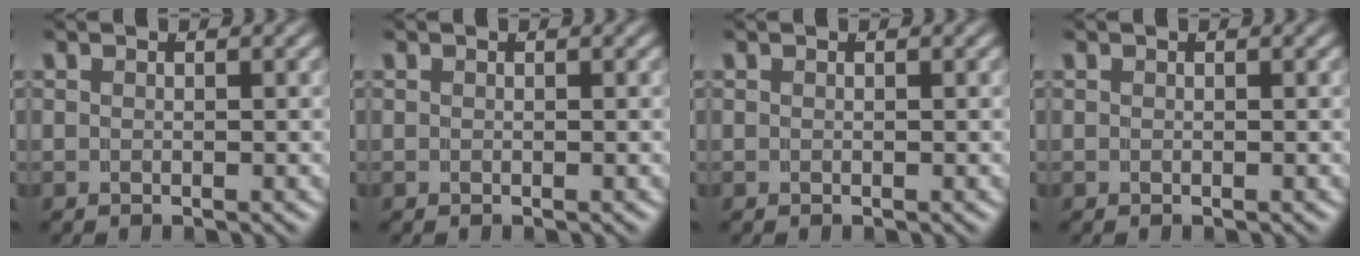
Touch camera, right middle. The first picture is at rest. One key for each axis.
{"total": 0.0}
{"total": 0.0}
{"total": 0.0}